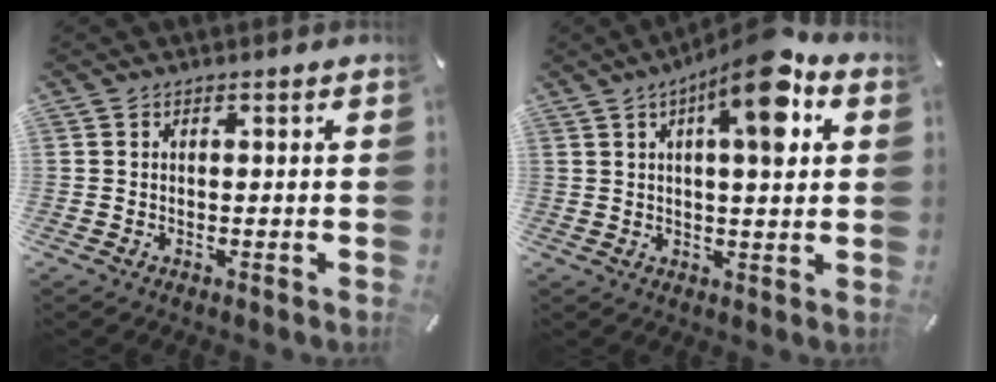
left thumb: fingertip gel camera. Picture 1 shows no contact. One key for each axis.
{"total": 13.6, "fx": 5.7, "fy": 3.6, "fz": 11.8, "tx": -0.169, "ty": -0.025, "tz": 0.085}